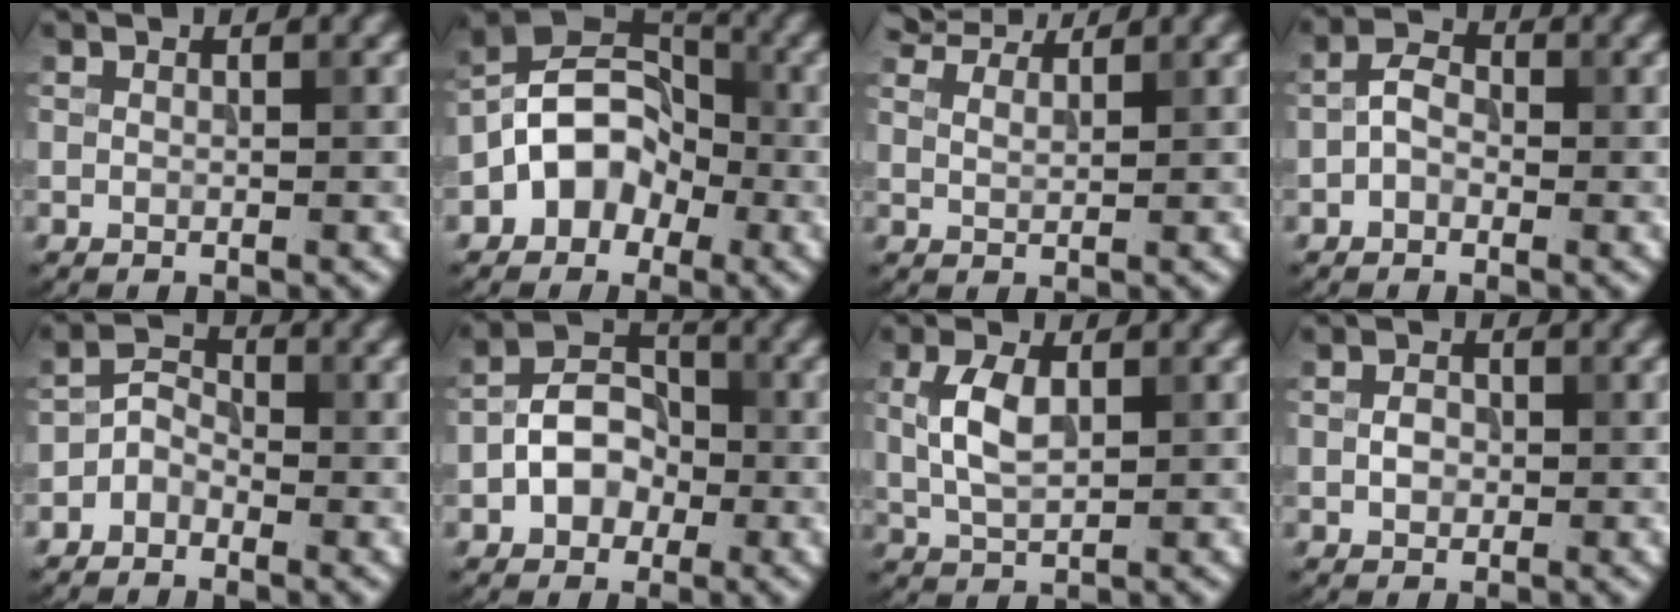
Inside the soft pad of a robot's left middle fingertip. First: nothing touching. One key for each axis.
{"total": 5.9, "fx": -2.3, "fy": 4.5, "fz": 3.2, "tx": -0.029, "ty": 0.016, "tz": -0.057}
{"total": 5.4, "fx": 4.8, "fy": 1.4, "fz": 1.9, "tx": -0.056, "ty": 0.013, "tz": 0.077}
{"total": 2.1, "fx": -0.7, "fy": 1.4, "fz": 1.4, "tx": -0.025, "ty": 0.009, "tz": -0.021}
{"total": 2.1, "fx": -1.3, "fy": 1.4, "fz": 0.9, "tx": -0.014, "ty": 0.011, "tz": -0.031}
{"total": 4.5, "fx": -1.3, "fy": 3.4, "fz": 2.7, "tx": -0.034, "ty": 0.007, "tz": -0.028}
{"total": 3.8, "fx": 0.6, "fy": 2.0, "fz": 3.1, "tx": -0.073, "ty": 0.003, "tz": 0.013}
{"total": 1.5, "fx": -0.2, "fy": 1.2, "fz": 0.9, "tx": -0.017, "ty": 0.002, "tz": -0.008}